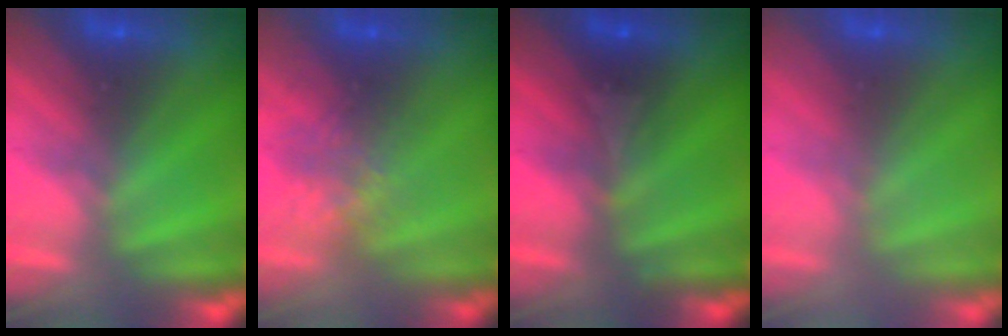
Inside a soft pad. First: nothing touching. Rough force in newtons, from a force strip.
{"total": 2.8}
{"total": 2.9}
{"total": 2.9}